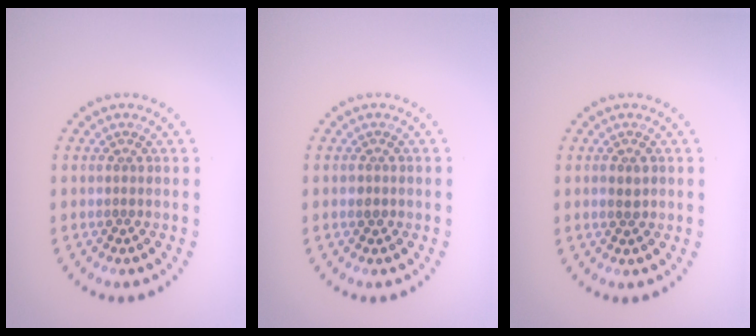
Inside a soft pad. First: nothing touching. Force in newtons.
{"total": 0.8, "press": 0.8, "slide": 0.3}
{"total": 1.2, "press": 1.2, "slide": 0.1}